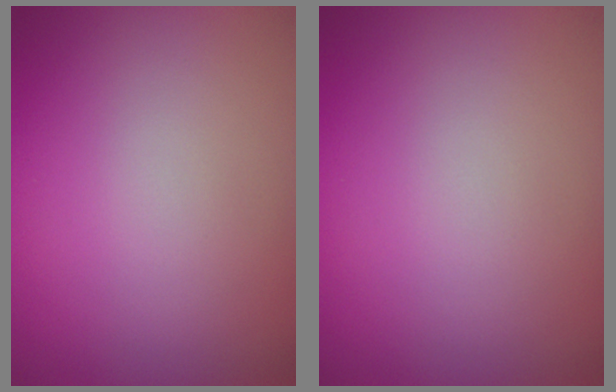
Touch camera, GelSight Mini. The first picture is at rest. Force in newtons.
{"total": 0.0}